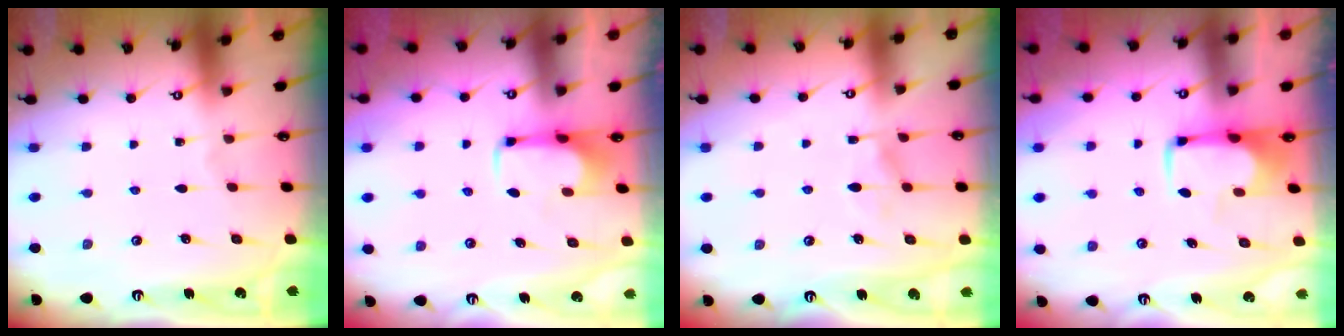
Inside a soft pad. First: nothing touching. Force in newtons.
{"total": 2.0, "press": 1.9, "slide": 0.4}
{"total": 7.0, "press": 6.9, "slide": 0.6}
{"total": 1.8, "press": 1.7, "slide": 0.5}